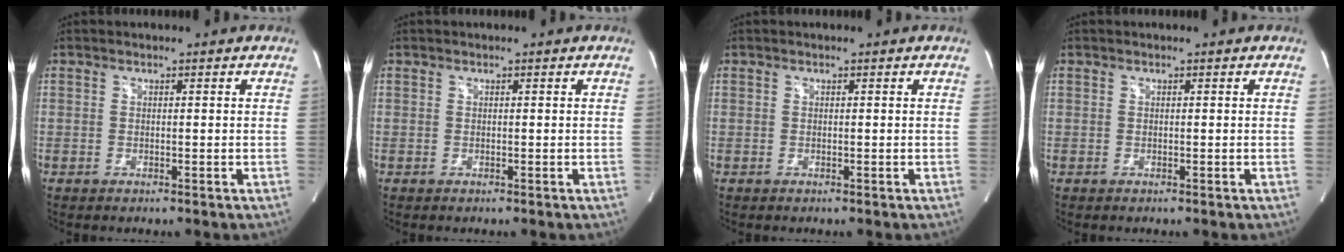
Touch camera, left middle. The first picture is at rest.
{"total": 0.0}
{"total": 0.0}
{"total": 0.0}